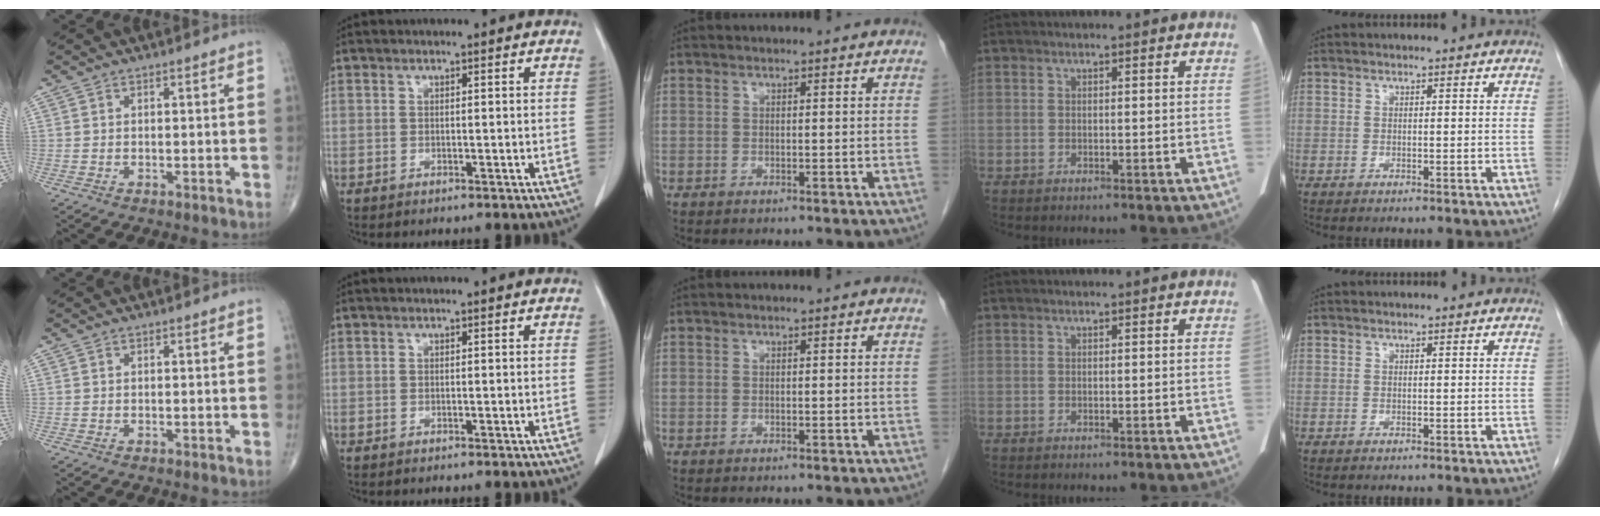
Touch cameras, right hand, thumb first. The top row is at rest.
{}